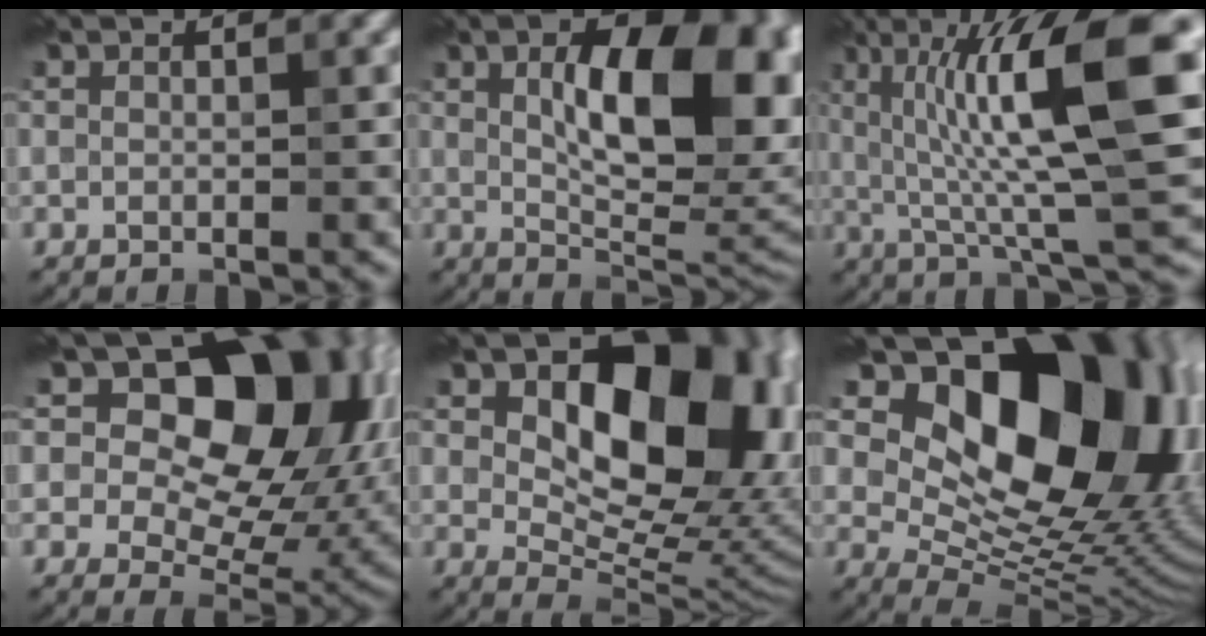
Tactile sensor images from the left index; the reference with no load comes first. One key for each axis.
{"total": 12.6, "fx": 2.4, "fy": 5.4, "fz": 11.1, "tx": -0.144, "ty": 0.006, "tz": 0.039}
{"total": 12.8, "fx": 2.8, "fy": 2.4, "fz": 12.3, "tx": -0.194, "ty": 0.011, "tz": 0.046}
{"total": 14.0, "fx": 5.4, "fy": 8.9, "fz": 9.5, "tx": -0.109, "ty": 0.008, "tz": 0.078}
{"total": 14.8, "fx": 4.4, "fy": 8.5, "fz": 11.3, "tx": -0.127, "ty": 0.004, "tz": 0.071}
{"total": 18.4, "fx": 7.1, "fy": 10.5, "fz": 13.3, "tx": -0.193, "ty": 0.008, "tz": 0.125}